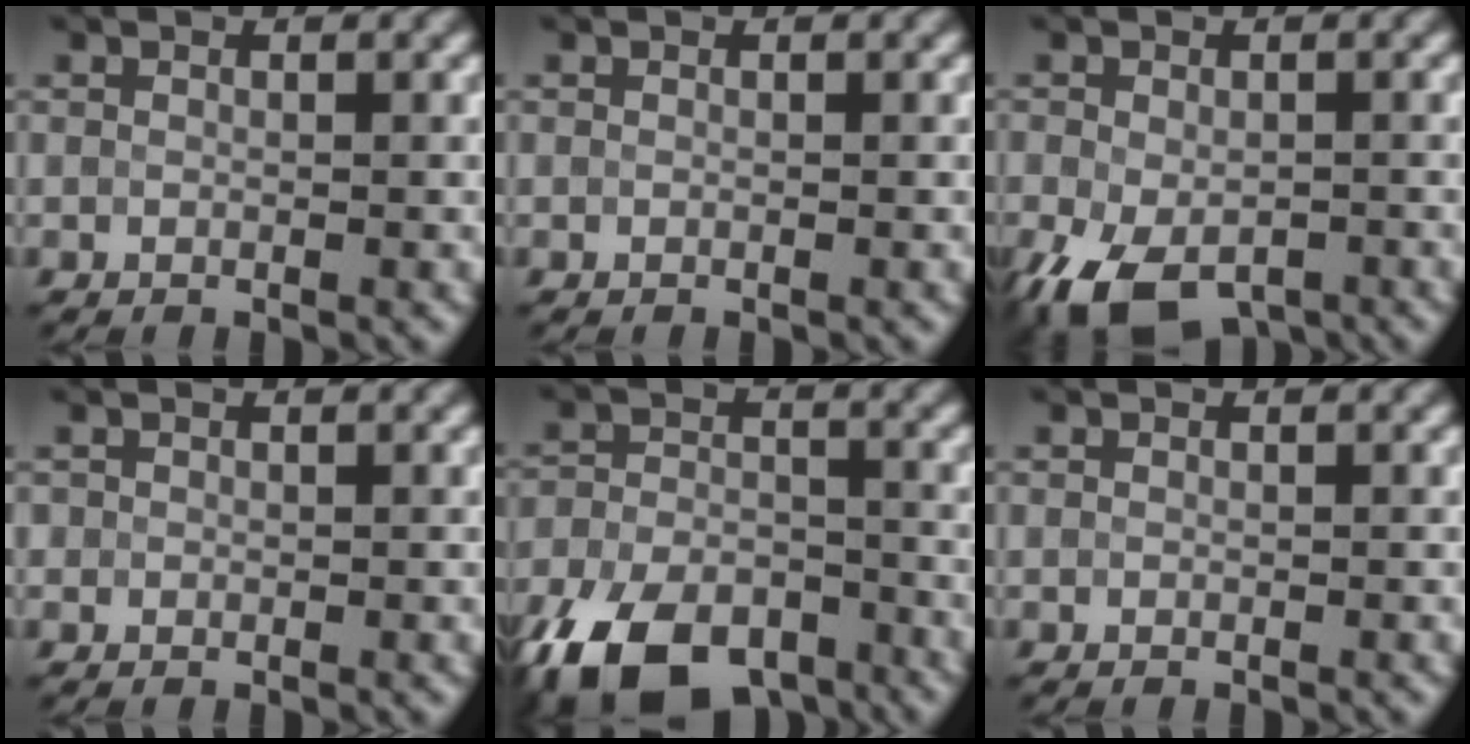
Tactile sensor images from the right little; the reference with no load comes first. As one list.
[{"total": 0.0}, {"total": 7.1, "force": [-4.3, 3.6, 4.4], "torque": [-0.092, -0.024, -0.054]}, {"total": 0.6, "force": [-0.2, -0.2, -0.5], "torque": [0.008, 0.001, 0.006]}, {"total": 11.0, "force": [-7.9, 5.2, 5.7], "torque": [-0.124, -0.020, -0.130]}, {"total": 0.0}]